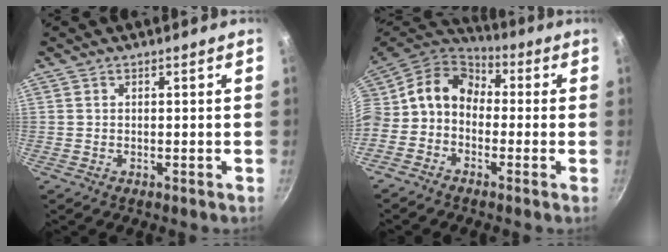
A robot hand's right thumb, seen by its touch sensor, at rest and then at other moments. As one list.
[{"total": 12.4, "force": [0.4, 10.0, 7.4], "torque": [-0.123, 0.046, -0.019]}]